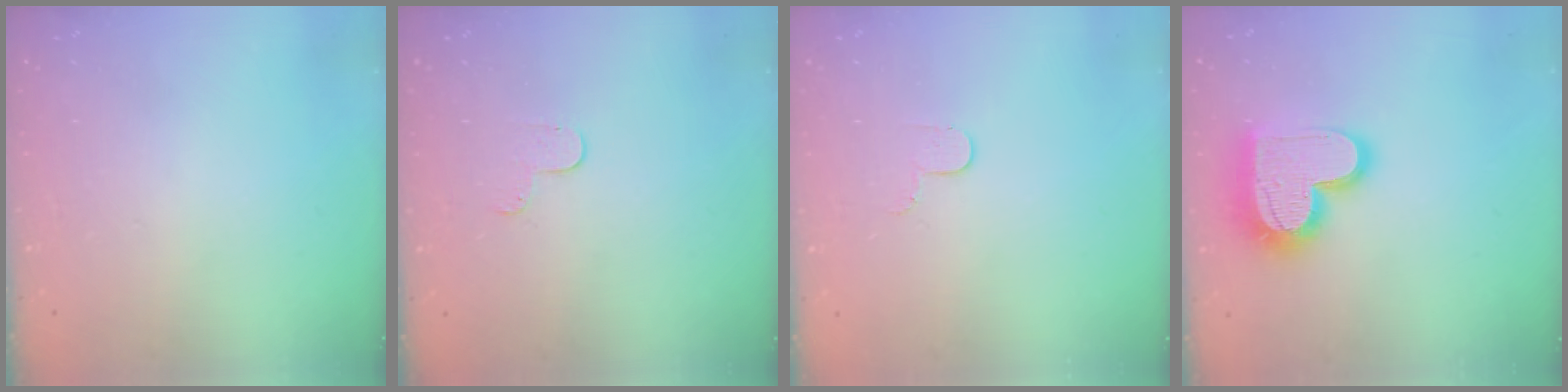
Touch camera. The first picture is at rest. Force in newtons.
{"total": 4.1, "press": 4.1, "slide": 0.4}
{"total": 3.4, "press": 3.4, "slide": 0.4}
{"total": 17.2, "press": 17.2, "slide": 1.2}